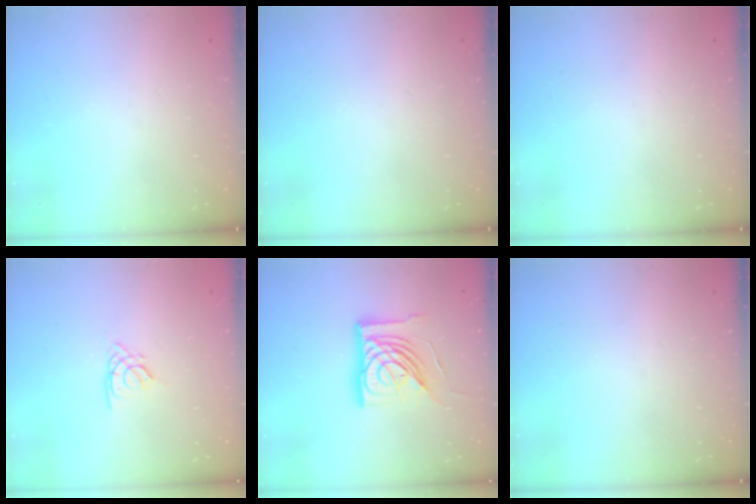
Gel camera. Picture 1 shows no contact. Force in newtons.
{"total": 0.0}
{"total": 0.0}
{"total": 1.9, "press": 1.8, "slide": 0.5}
{"total": 16.9, "press": 16.8, "slide": 1.9}
{"total": 0.0}